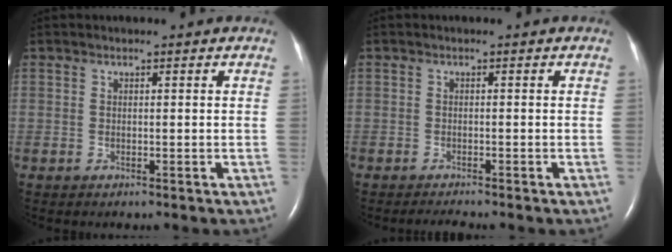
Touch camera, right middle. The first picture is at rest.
{"total": 1.3, "force": [-1.3, -0.3, 0.3], "torque": [-0.014, -0.008, -0.020]}